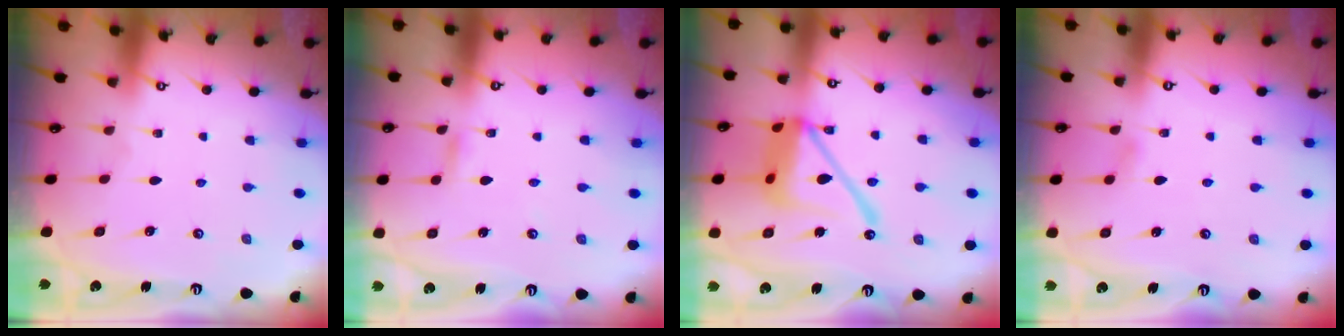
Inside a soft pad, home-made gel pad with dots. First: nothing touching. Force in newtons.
{"total": 2.3, "press": 2.3, "slide": 0.2}
{"total": 17.6, "press": 17.5, "slide": 1.7}
{"total": 4.1, "press": 4.1, "slide": 0.3}